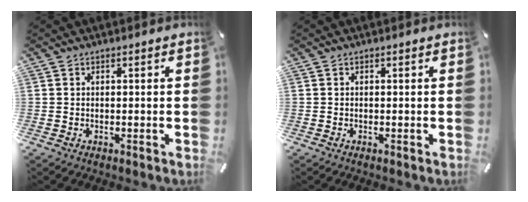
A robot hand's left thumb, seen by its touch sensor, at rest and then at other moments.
{"total": 0.0}